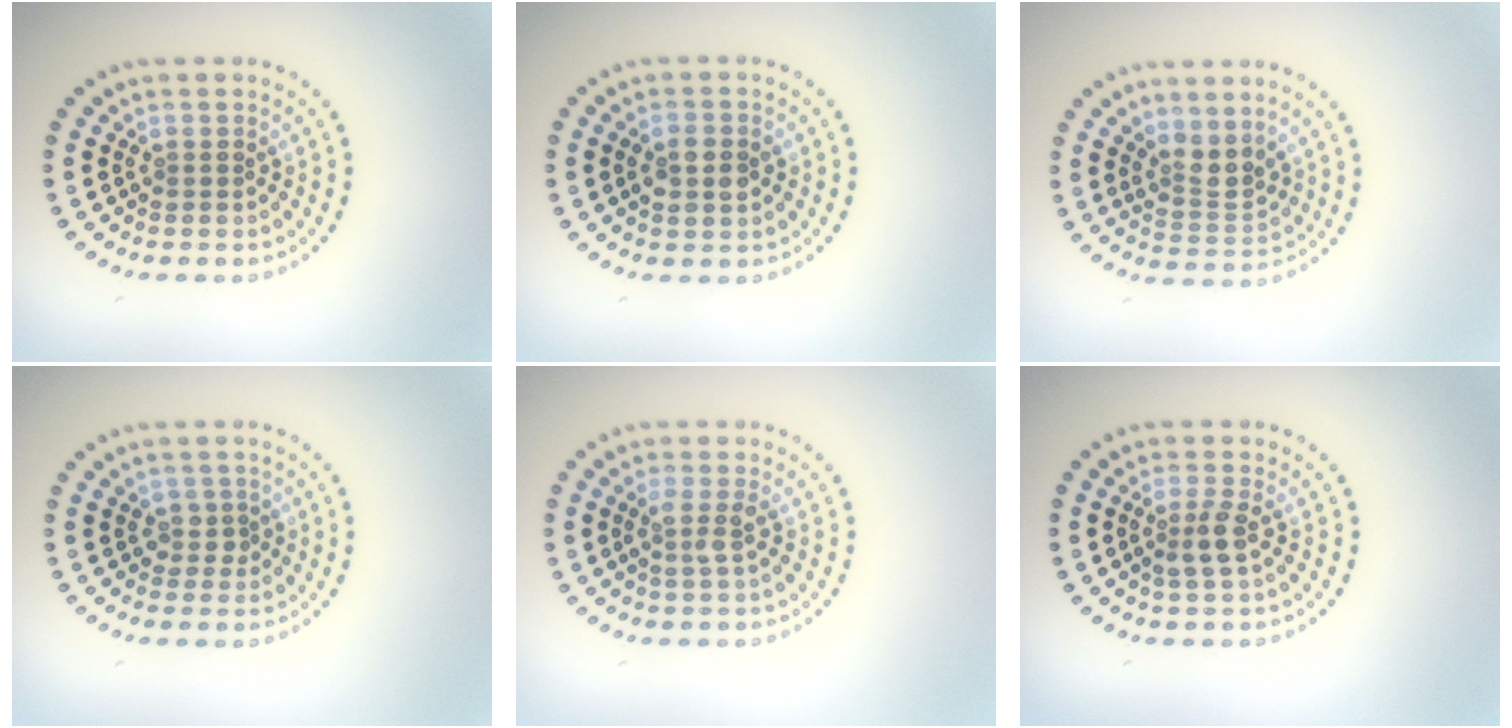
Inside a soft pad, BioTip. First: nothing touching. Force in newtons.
{"total": 2.2, "press": 2.2, "slide": 0.1}
{"total": 2.4, "press": 2.0, "slide": 1.4}
{"total": 1.4, "press": 1.2, "slide": 0.7}
{"total": 1.6, "press": 1.2, "slide": 1.0}
{"total": 2.2, "press": 1.9, "slide": 1.0}